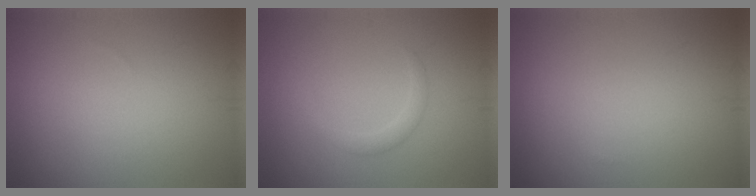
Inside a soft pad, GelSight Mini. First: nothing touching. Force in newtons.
{"total": 1.4, "press": 1.4, "slide": 0.1}
{"total": 0.0}